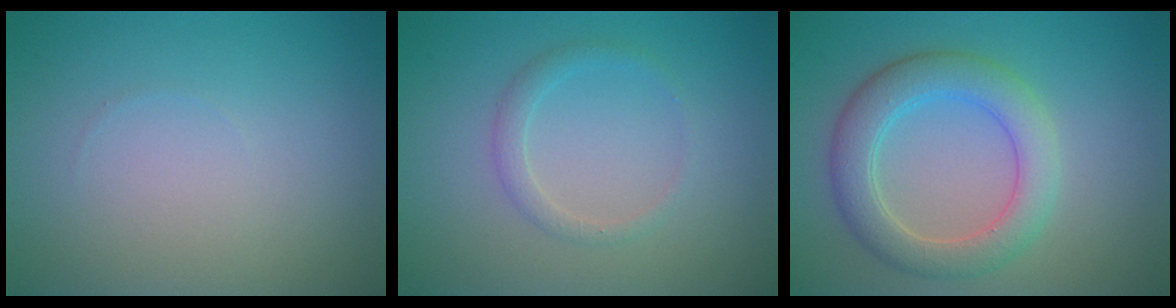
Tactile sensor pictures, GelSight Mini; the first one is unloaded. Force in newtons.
{"total": 1.5, "press": 1.4, "slide": 0.0}
{"total": 4.8, "press": 4.7, "slide": 0.3}